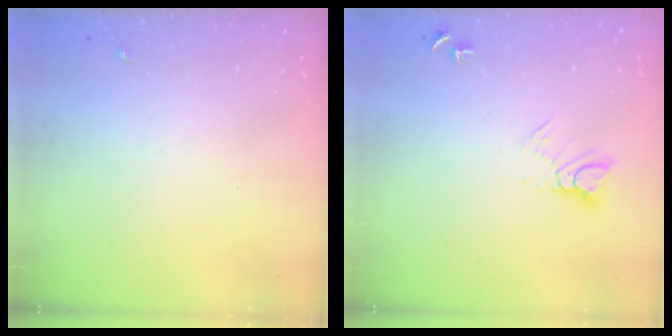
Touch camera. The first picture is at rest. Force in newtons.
{"total": 5.1, "press": 5.1, "slide": 0.3}